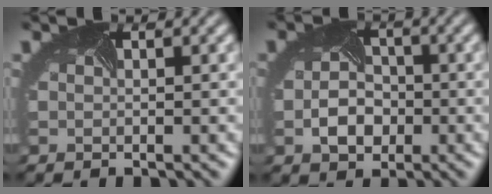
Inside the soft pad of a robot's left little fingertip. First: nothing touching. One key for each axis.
{"total": 3.6, "fx": -1.1, "fy": 2.6, "fz": 2.2, "tx": -0.039, "ty": -0.006, "tz": -0.022}